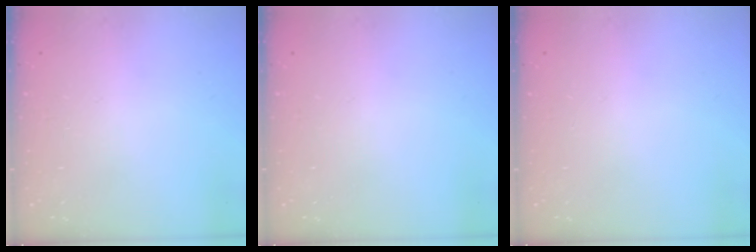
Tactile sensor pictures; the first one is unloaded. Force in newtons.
{"total": 0.0}
{"total": 0.0}